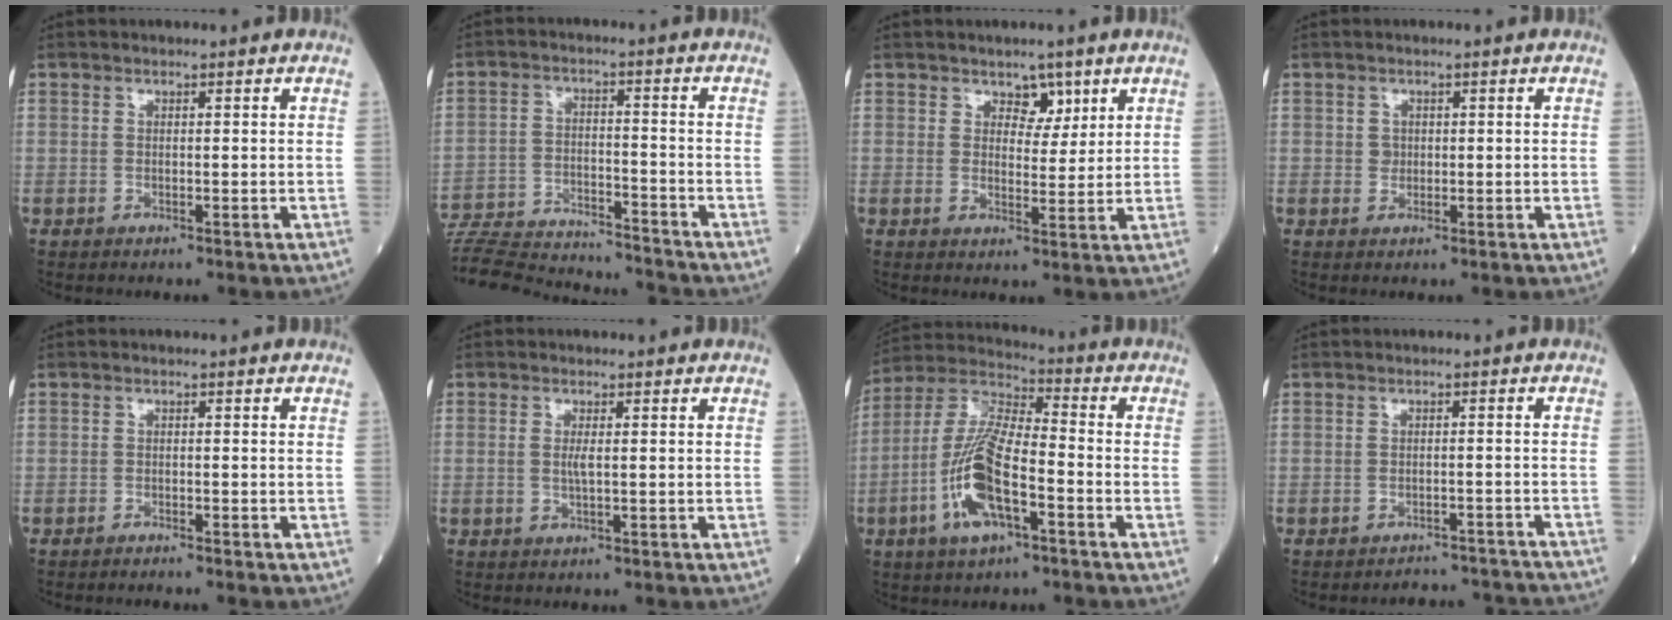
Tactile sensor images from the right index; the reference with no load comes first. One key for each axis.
{"total": 19.4, "fx": -18.6, "fy": 1.5, "fz": 5.4, "tx": -0.122, "ty": -0.014, "tz": -0.285}
{"total": 3.5, "fx": 2.2, "fy": 2.0, "fz": 1.8, "tx": -0.017, "ty": 0.000, "tz": 0.034}
{"total": 1.1, "fx": 0.1, "fy": 1.1, "fz": 0.3, "tx": -0.002, "ty": 0.002, "tz": 0.002}
{"total": 1.1, "fx": -1.1, "fy": -0.2, "fz": 0.2, "tx": -0.003, "ty": 0.000, "tz": -0.017}
{"total": 1.4, "fx": 0.0, "fy": 0.1, "fz": 1.4, "tx": -0.032, "ty": -0.001, "tz": -0.001}
{"total": 13.3, "fx": -4.6, "fy": 3.6, "fz": 11.9, "tx": -0.254, "ty": 0.002, "tz": -0.088}
{"total": 8.8, "fx": -8.7, "fy": 1.3, "fz": 0.3, "tx": 0.008, "ty": 0.013, "tz": -0.091}